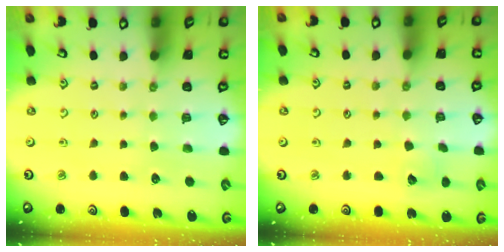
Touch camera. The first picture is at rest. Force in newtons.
{"total": 3.5, "press": 3.5, "slide": 0.5}